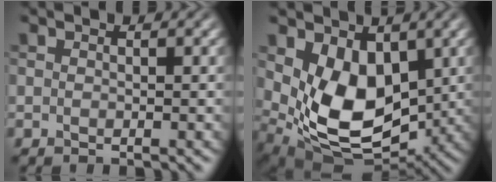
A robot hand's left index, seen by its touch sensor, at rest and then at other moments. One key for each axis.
{"total": 8.0, "fx": 1.0, "fy": 5.2, "fz": 6.0, "tx": -0.119, "ty": -0.032, "tz": 0.031}